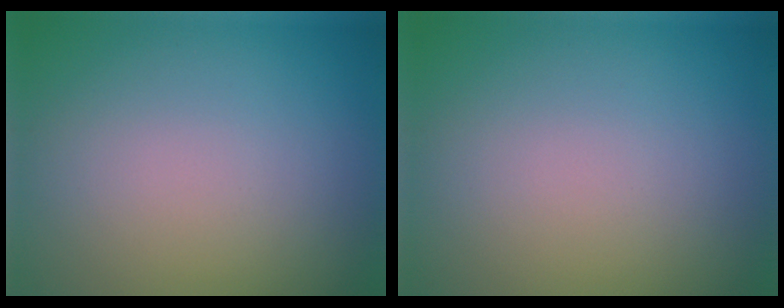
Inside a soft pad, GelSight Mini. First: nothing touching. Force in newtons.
{"total": 0.0}